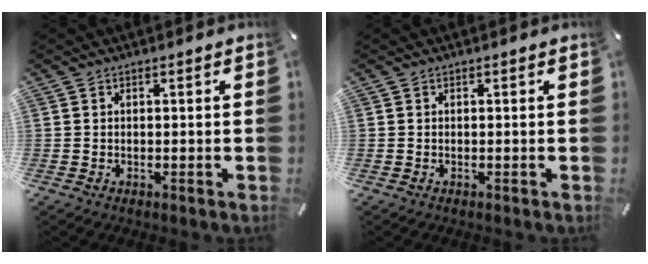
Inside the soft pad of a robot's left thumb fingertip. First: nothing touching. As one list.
[{"total": 0.0}]